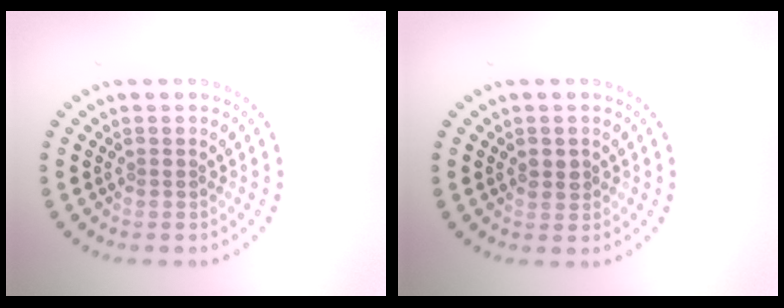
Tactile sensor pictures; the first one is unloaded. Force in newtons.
{"total": 1.4, "press": 1.4, "slide": 0.2}